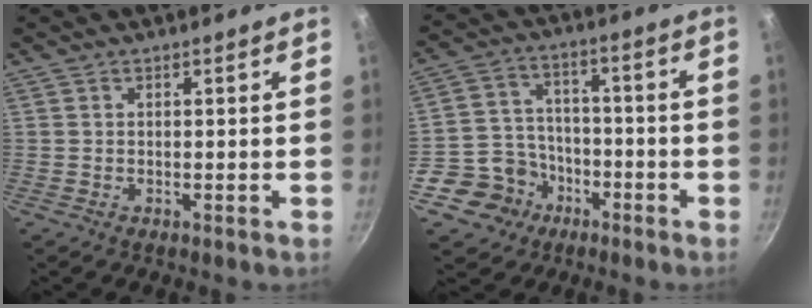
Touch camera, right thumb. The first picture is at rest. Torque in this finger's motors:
{"motor_torque": [0.93, 0.28, -0.06, -0.85, 0.01]}